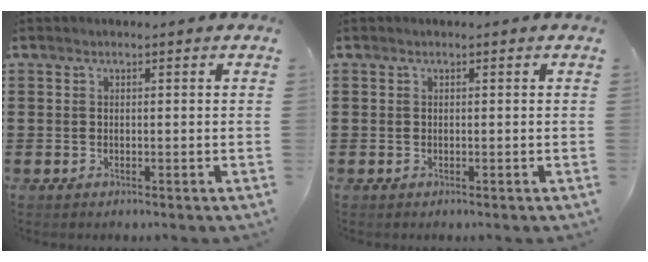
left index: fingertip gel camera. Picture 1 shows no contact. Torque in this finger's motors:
{"motor_torque": [0.00, 0.00, 0.00, 0.00]}